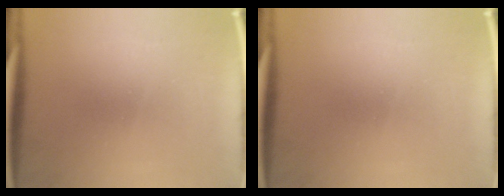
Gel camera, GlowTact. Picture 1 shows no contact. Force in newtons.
{"total": 0.0}